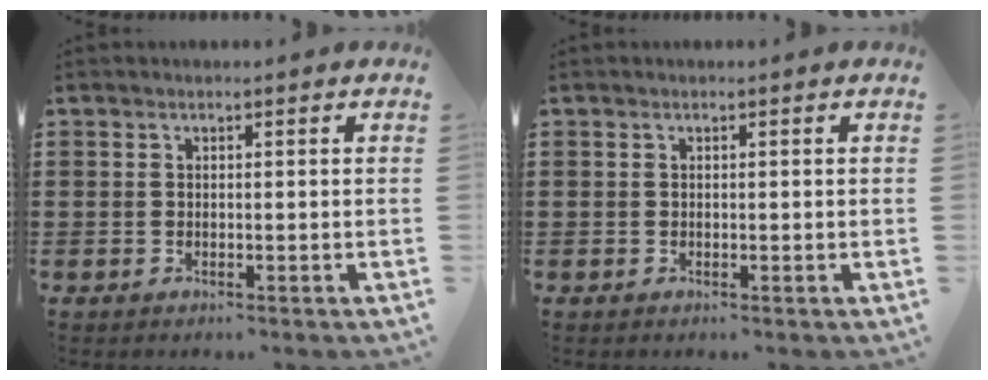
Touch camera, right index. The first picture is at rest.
{"total": 0.0}